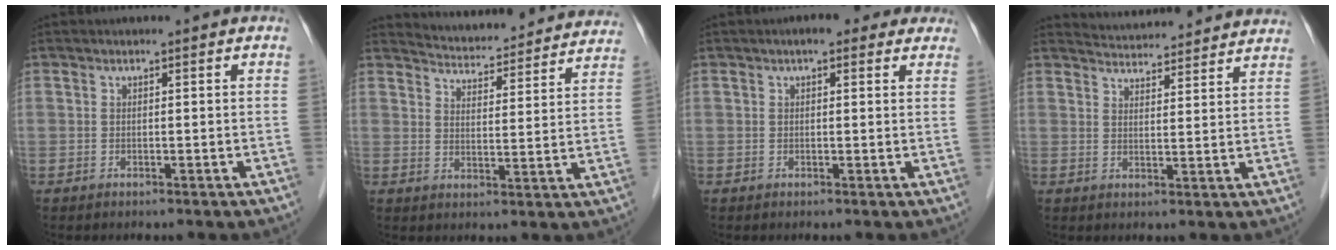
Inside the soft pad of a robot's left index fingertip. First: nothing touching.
{"total": 18.2, "force": [17.7, 2.7, 3.7], "torque": [-0.045, -0.029, 0.213]}
{"total": 4.6, "force": [3.1, 1.9, 2.8], "torque": [-0.024, 0.020, 0.035]}
{"total": 13.4, "force": [13.0, 1.7, 2.7], "torque": [-0.031, 0.008, 0.156]}